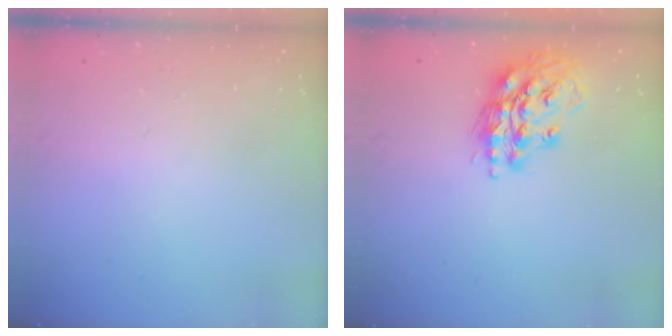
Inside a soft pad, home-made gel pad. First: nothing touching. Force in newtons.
{"total": 15.3, "press": 15.2, "slide": 1.9}